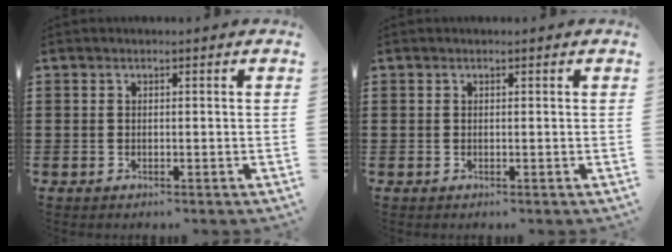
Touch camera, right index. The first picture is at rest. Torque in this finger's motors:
{"motor_torque": [-0.31, 0.20, 0.00, 0.01]}